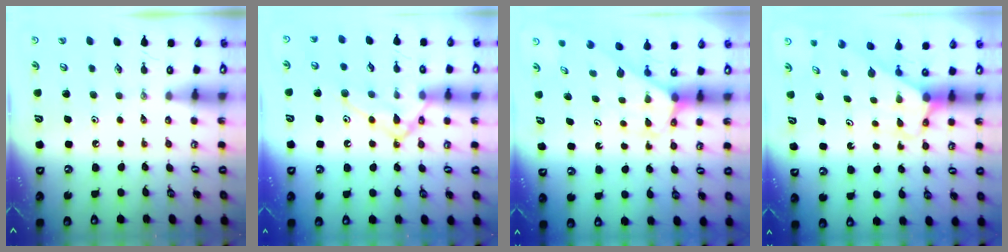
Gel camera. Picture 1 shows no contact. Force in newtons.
{"total": 13.3, "press": 13.3, "slide": 1.1}
{"total": 2.5, "press": 2.5, "slide": 0.1}
{"total": 2.6, "press": 2.6, "slide": 0.1}